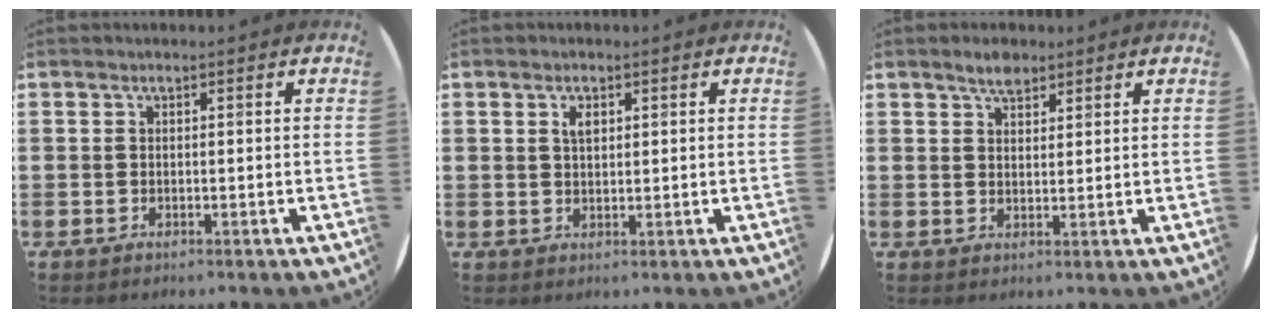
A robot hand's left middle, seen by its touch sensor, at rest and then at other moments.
{"total": 1.6, "force": [0.9, 0.9, 0.9], "torque": [-0.010, 0.003, 0.015]}
{"total": 3.0, "force": [2.5, 1.2, 1.0], "torque": [-0.013, 0.002, 0.046]}